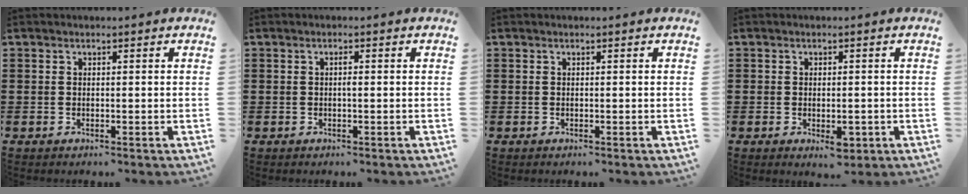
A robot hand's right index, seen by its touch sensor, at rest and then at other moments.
{"total": 0.9, "force": [-0.1, 0.1, 0.9], "torque": [-0.016, -0.004, -0.001]}
{"total": 0.0}
{"total": 2.9, "force": [-1.1, 1.6, 2.2], "torque": [-0.038, 0.001, -0.020]}